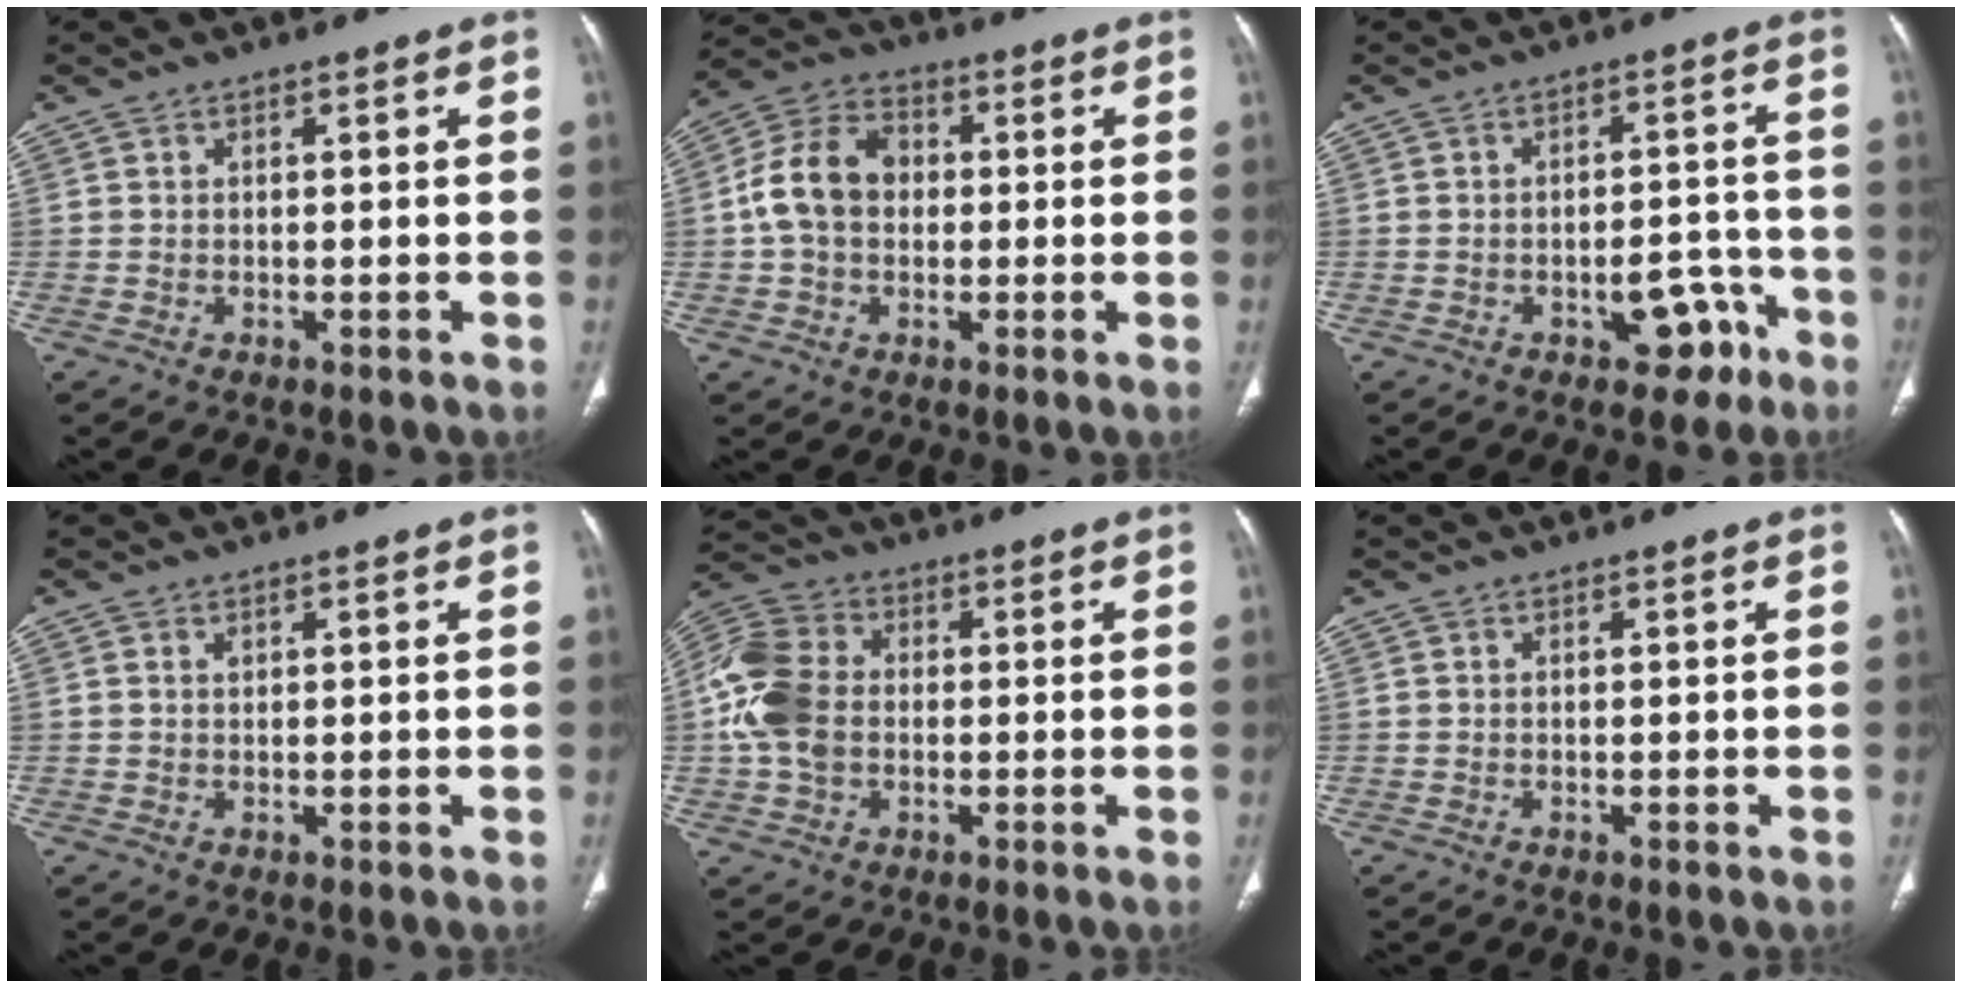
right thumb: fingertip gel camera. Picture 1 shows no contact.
{"total": 10.9, "force": [0.3, 8.2, 7.2], "torque": [-0.123, 0.028, -0.004]}
{"total": 7.1, "force": [-3.8, 4.2, 4.2], "torque": [-0.020, 0.044, -0.043]}
{"total": 0.8, "force": [0.4, 0.5, 0.4], "torque": [-0.008, -0.002, 0.008]}
{"total": 11.5, "force": [-0.4, 8.6, 7.6], "torque": [-0.156, 0.024, -0.016]}
{"total": 0.0}